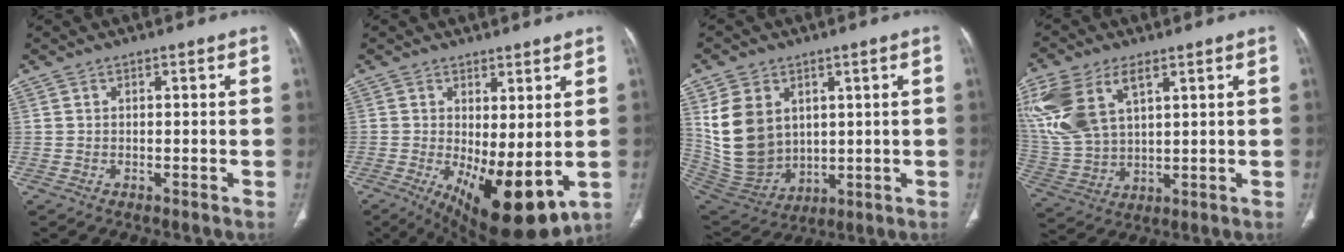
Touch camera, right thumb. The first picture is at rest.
{"total": 13.7, "force": [-2.2, 5.4, 12.4], "torque": [-0.189, -0.027, -0.012]}
{"total": 14.9, "force": [4.1, 11.3, 8.8], "torque": [-0.149, -0.019, 0.109]}
{"total": 16.7, "force": [7.3, 9.3, 11.9], "torque": [-0.272, -0.012, 0.151]}